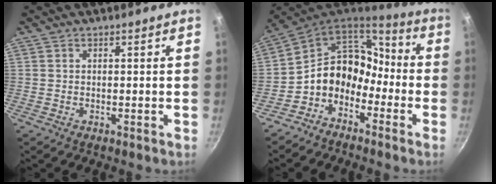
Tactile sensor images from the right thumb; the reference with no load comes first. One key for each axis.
{"total": 12.5, "fx": -4.9, "fy": 9.7, "fz": 6.2, "tx": -0.068, "ty": 0.075, "tz": -0.113}